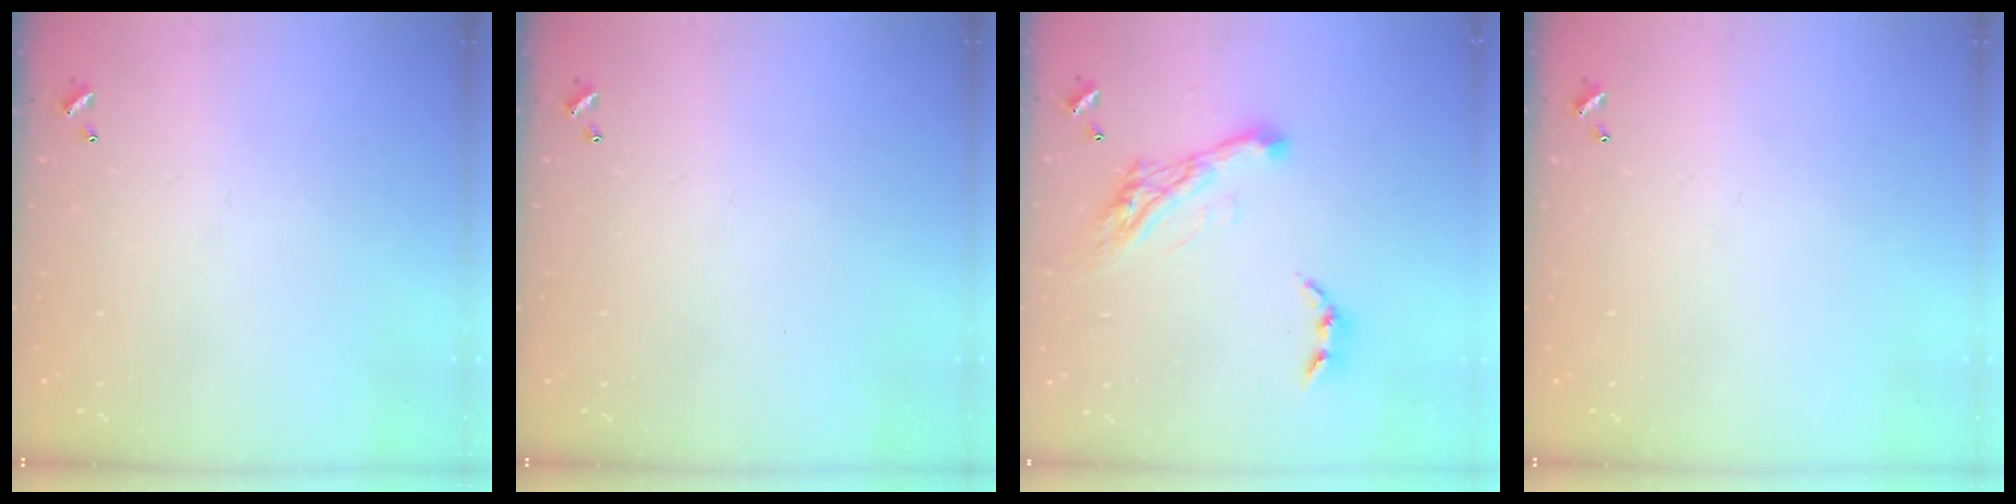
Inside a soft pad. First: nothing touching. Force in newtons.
{"total": 0.0}
{"total": 13.4, "press": 13.3, "slide": 1.4}
{"total": 0.0}